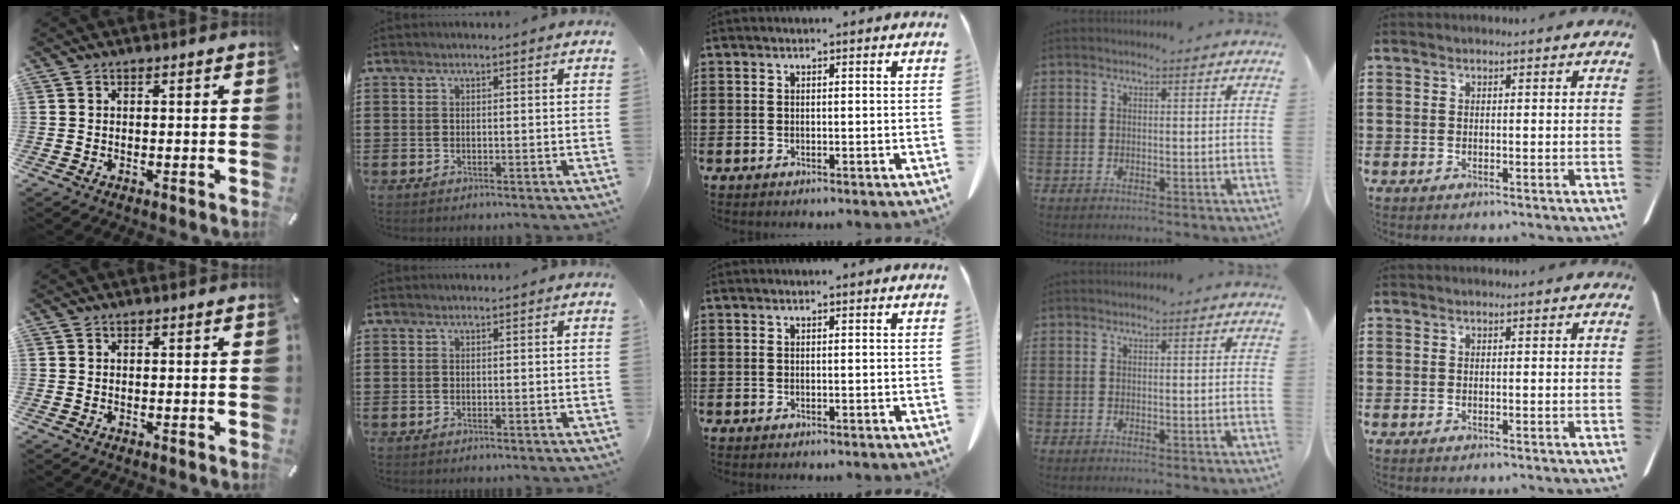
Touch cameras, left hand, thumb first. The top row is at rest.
{}